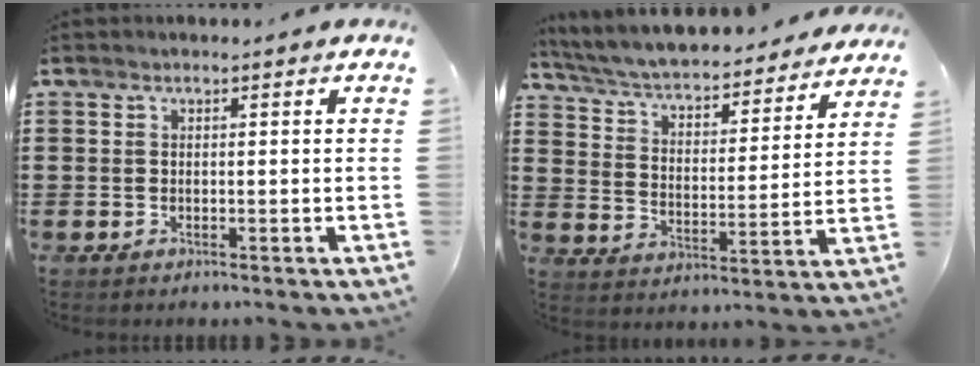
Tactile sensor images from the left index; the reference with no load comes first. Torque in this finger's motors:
{"motor_torque": [1.18, -0.95, 1.05, 0.10]}